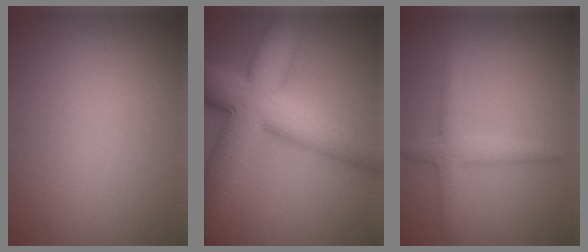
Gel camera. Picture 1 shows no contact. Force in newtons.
{"total": 12.7, "press": 12.7, "slide": 0.3}
{"total": 2.5, "press": 2.5, "slide": 0.1}